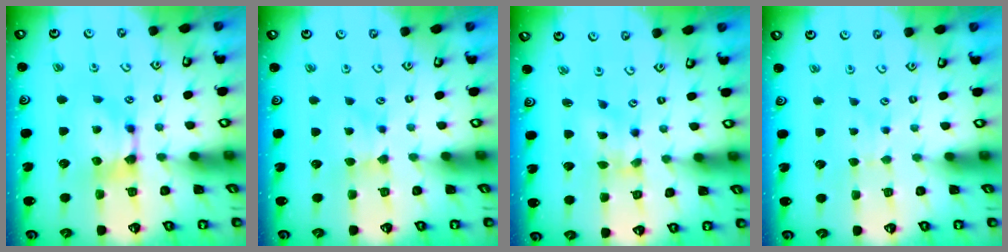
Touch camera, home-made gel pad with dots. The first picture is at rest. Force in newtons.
{"total": 2.3, "press": 2.2, "slide": 0.6}
{"total": 1.5, "press": 1.0, "slide": 1.1}
{"total": 3.1, "press": 3.1, "slide": 0.3}